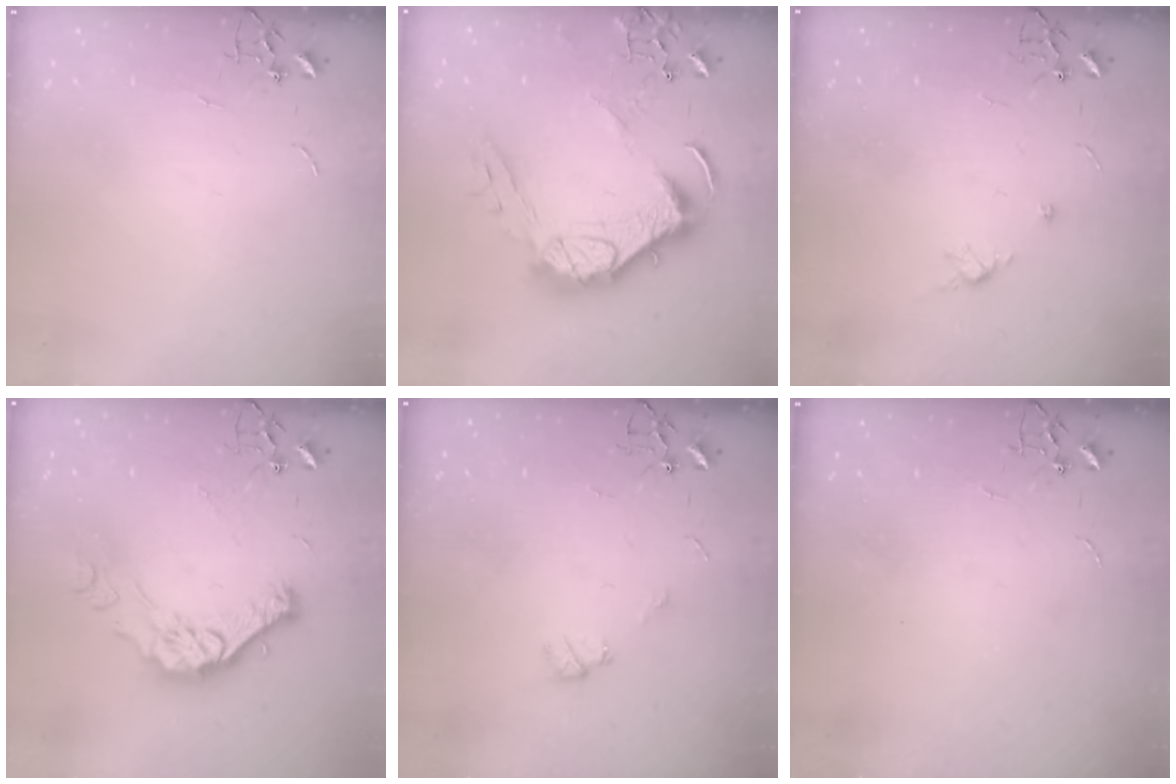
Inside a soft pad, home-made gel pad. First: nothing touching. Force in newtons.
{"total": 18.8, "press": 18.7, "slide": 2.0}
{"total": 5.6, "press": 5.6, "slide": 0.6}
{"total": 15.5, "press": 15.4, "slide": 1.7}
{"total": 4.9, "press": 4.9, "slide": 0.6}
{"total": 0.0}